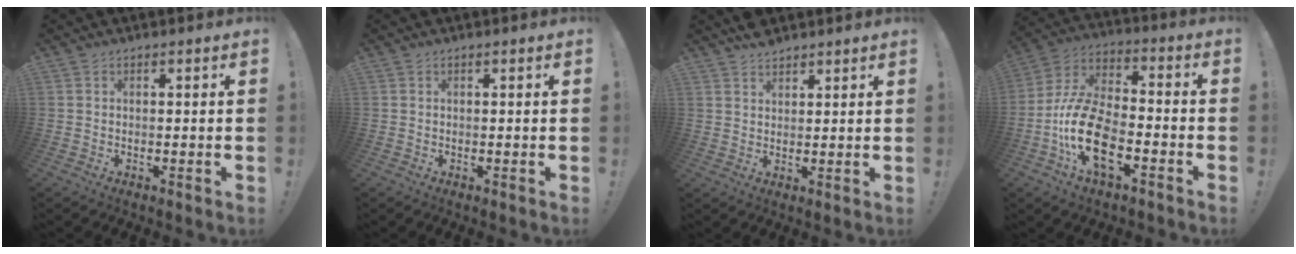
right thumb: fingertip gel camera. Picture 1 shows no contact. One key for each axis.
{"total": 0.0}
{"total": 4.9, "fx": 3.9, "fy": 2.9, "fz": 0.6, "tx": -0.010, "ty": -0.027, "tz": 0.074}
{"total": 18.3, "fx": -7.2, "fy": 9.3, "fz": 13.9, "tx": -0.278, "ty": 0.034, "tz": -0.117}